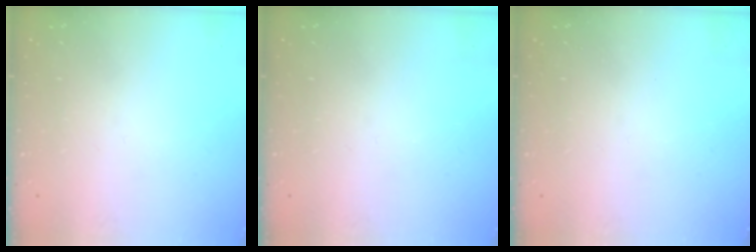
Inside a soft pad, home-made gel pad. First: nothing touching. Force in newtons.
{"total": 0.0}
{"total": 0.0}